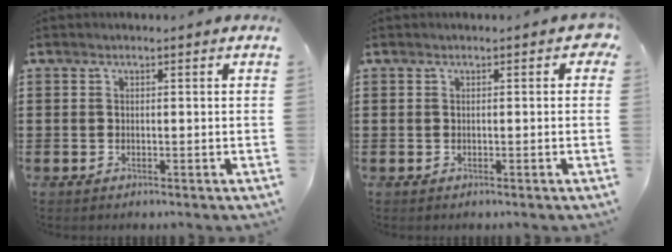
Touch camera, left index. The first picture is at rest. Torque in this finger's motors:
{"motor_torque": [0.43, 0.33, 0.16, 0.02]}